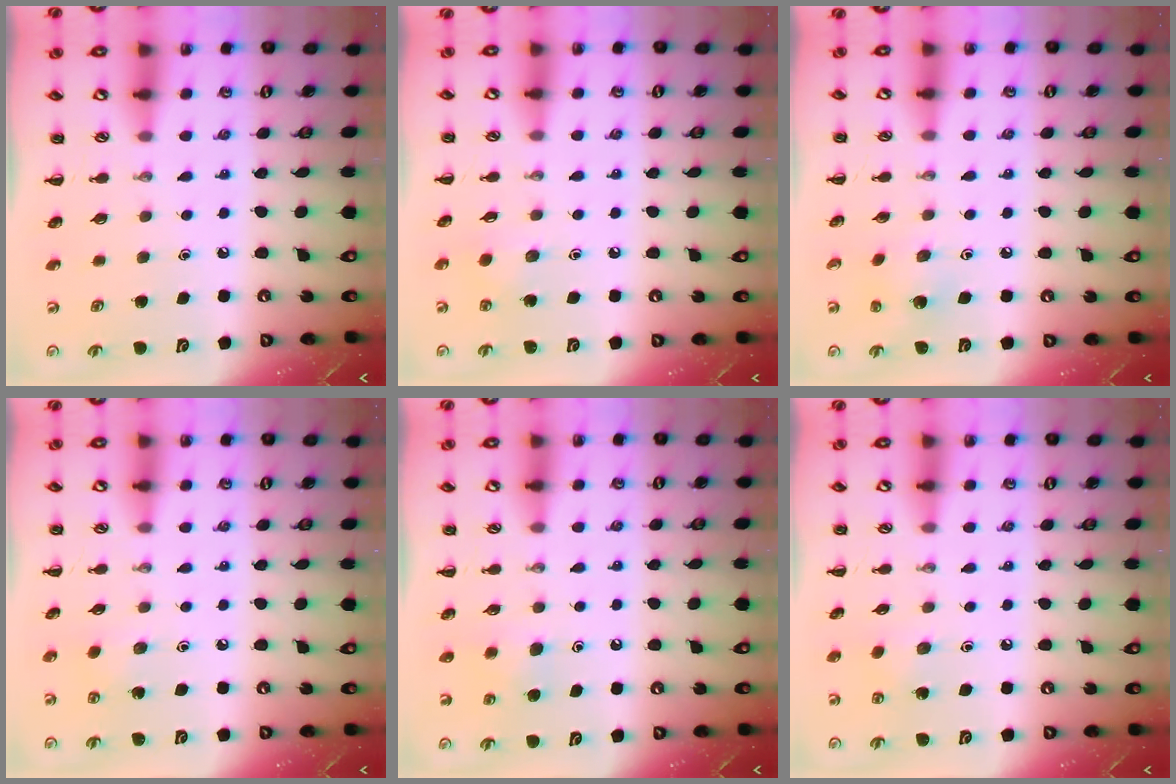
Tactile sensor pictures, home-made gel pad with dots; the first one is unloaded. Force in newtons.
{"total": 2.8, "press": 2.7, "slide": 0.7}
{"total": 2.5, "press": 2.4, "slide": 0.7}
{"total": 2.9, "press": 2.8, "slide": 0.9}
{"total": 4.1, "press": 3.8, "slide": 1.5}
{"total": 5.8, "press": 5.7, "slide": 1.3}